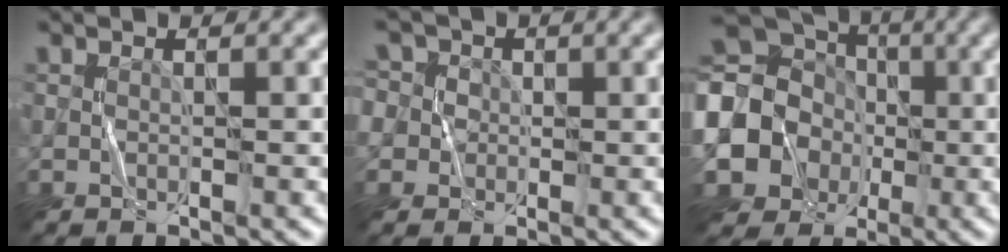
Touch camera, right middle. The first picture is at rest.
{"total": 8.2, "force": [3.1, 6.7, 3.6], "torque": [-0.067, 0.043, 0.008]}
{"total": 18.1, "force": [-2.3, 16.8, 6.4], "torque": [-0.178, 0.002, -0.086]}